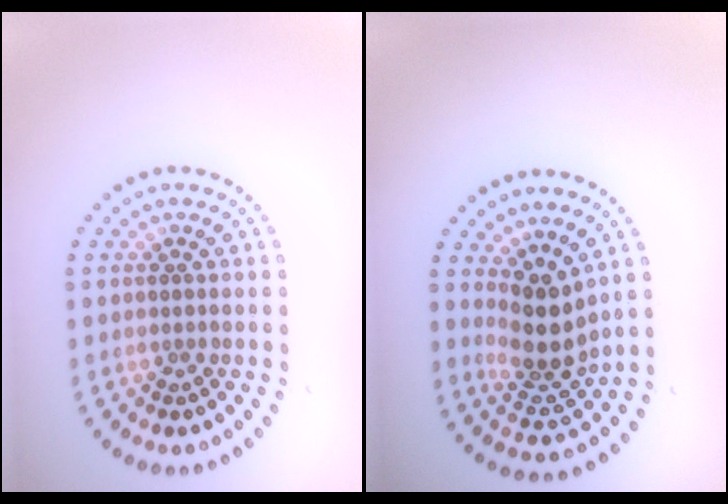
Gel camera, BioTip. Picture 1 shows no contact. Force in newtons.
{"total": 4.0, "press": 3.1, "slide": 2.5}